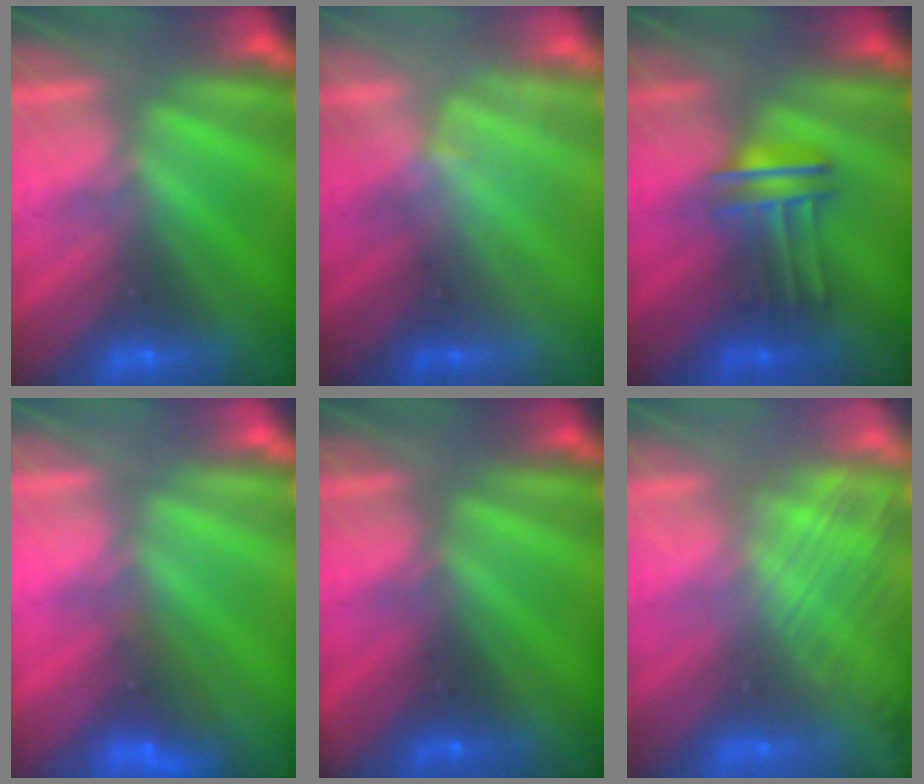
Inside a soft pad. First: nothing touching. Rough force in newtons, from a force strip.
{"total": 1.3}
{"total": 3.3}
{"total": 3.7}
{"total": 2.1}
{"total": 3.0}